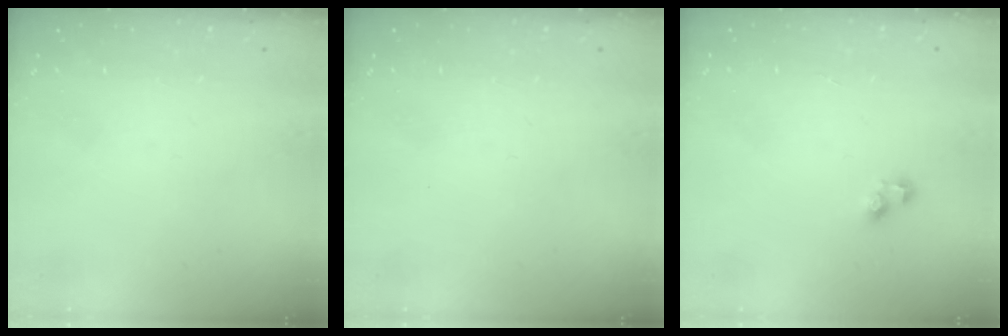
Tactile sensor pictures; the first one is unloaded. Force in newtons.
{"total": 0.0}
{"total": 2.0, "press": 2.0, "slide": 0.3}